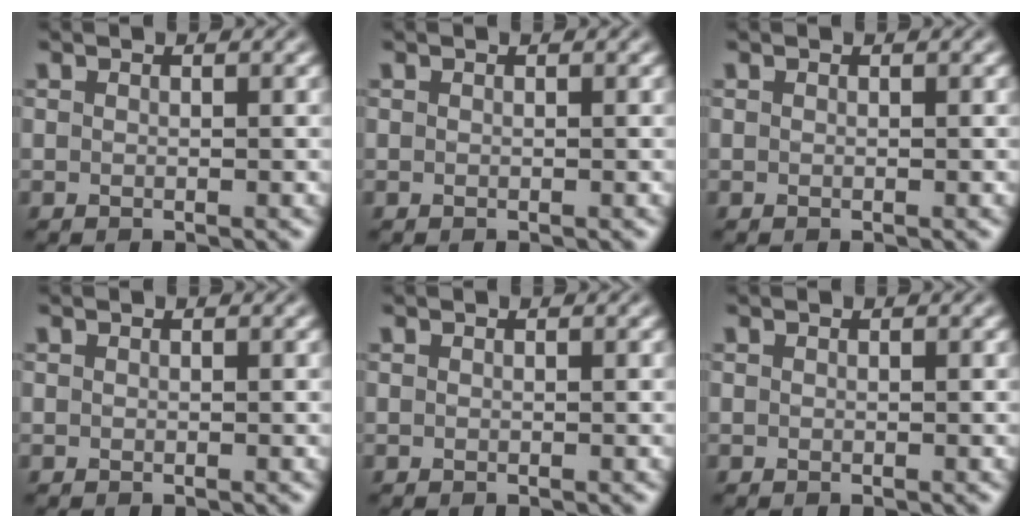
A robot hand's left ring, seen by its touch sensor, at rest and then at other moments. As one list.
[{"total": 0.0}, {"total": 0.0}, {"total": 0.0}, {"total": 0.0}, {"total": 0.0}]